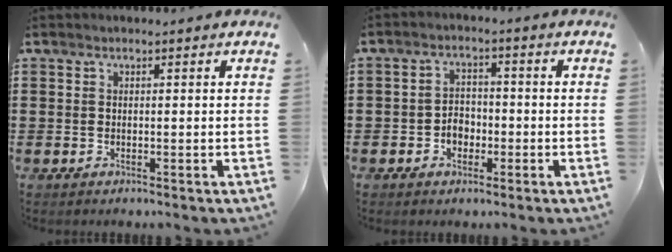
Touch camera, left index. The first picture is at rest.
{"total": 3.3, "force": [-1.3, 2.4, 1.8], "torque": [-0.038, 0.005, -0.029]}